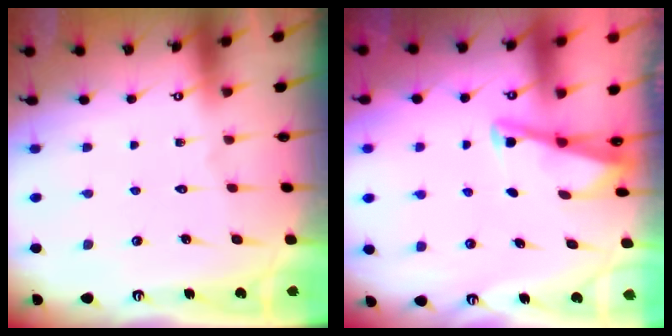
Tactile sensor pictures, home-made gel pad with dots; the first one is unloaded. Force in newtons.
{"total": 2.8, "press": 2.8, "slide": 0.4}